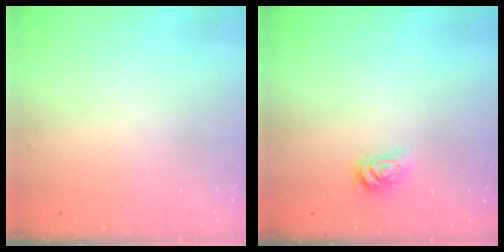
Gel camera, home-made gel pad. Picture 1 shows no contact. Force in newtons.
{"total": 2.6, "press": 2.6, "slide": 0.4}